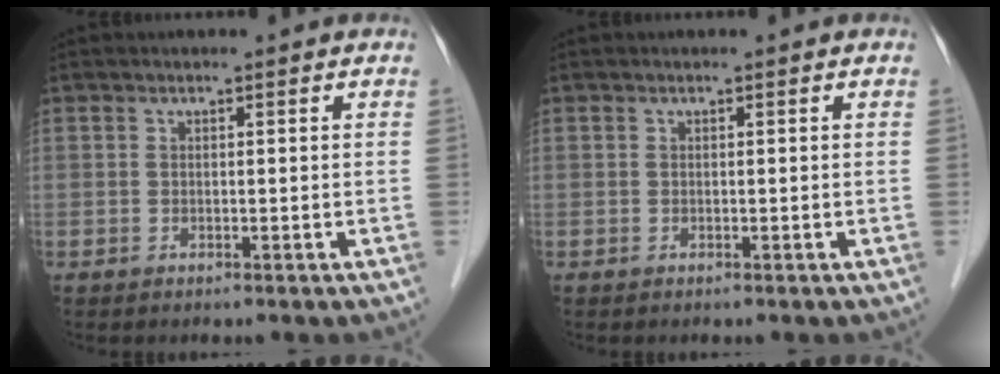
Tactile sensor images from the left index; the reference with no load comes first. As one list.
[{"total": 0.0}]